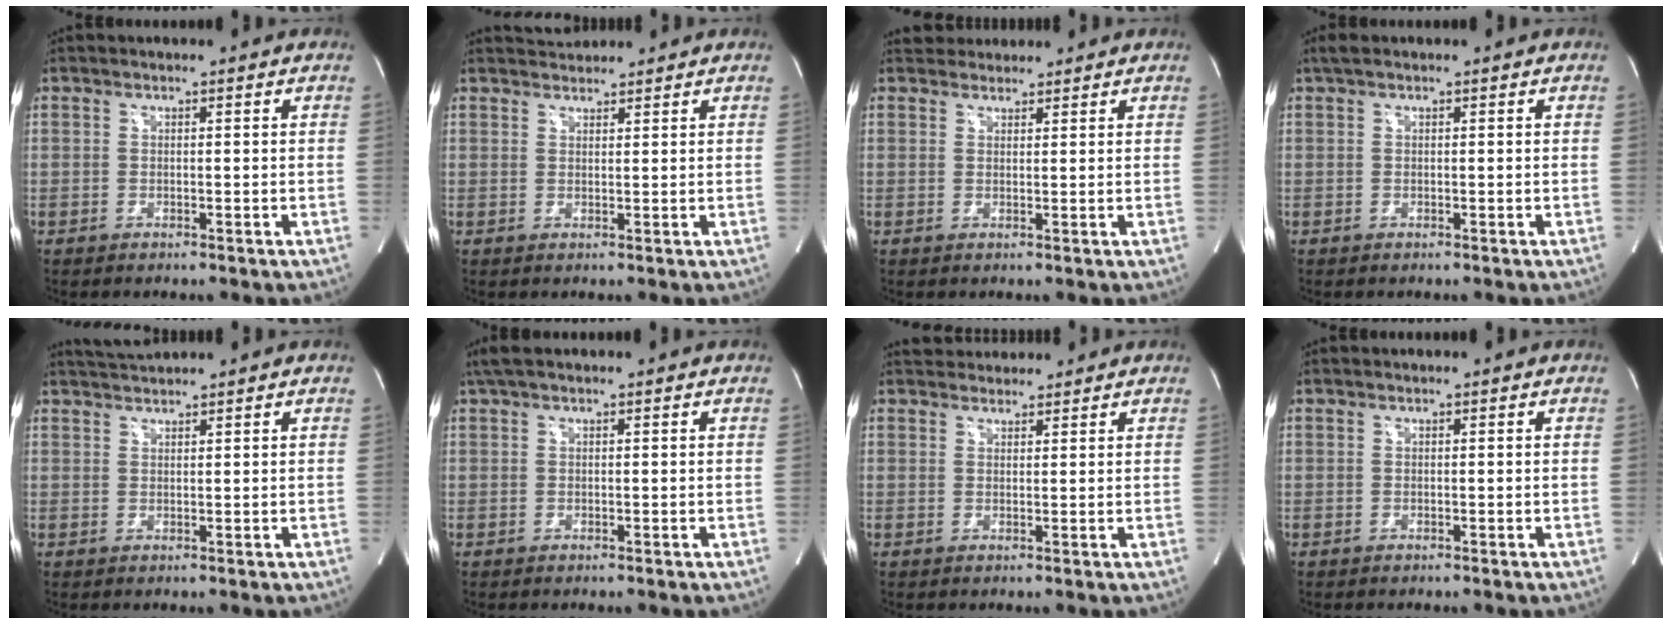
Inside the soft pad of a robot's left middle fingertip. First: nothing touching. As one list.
[{"total": 2.7, "force": [2.7, 0.5, 0.0], "torque": [-0.006, 0.022, 0.049]}, {"total": 3.3, "force": [3.0, 1.1, 0.0], "torque": [0.002, 0.025, 0.049]}, {"total": 1.7, "force": [1.2, 0.4, 1.2], "torque": [-0.024, 0.025, 0.020]}, {"total": 2.6, "force": [2.5, -0.4, 0.2], "torque": [-0.010, 0.014, 0.054]}, {"total": 3.5, "force": [2.6, 1.0, 2.3], "torque": [-0.047, 0.037, 0.049]}, {"total": 4.0, "force": [3.7, 1.6, 0.0], "torque": [0.004, 0.015, 0.053]}, {"total": 0.0}]